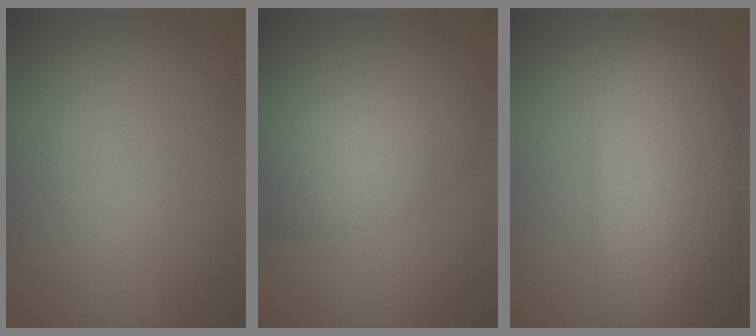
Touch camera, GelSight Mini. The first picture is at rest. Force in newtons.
{"total": 4.2, "press": 4.2, "slide": 0.2}
{"total": 11.7, "press": 11.7, "slide": 0.2}